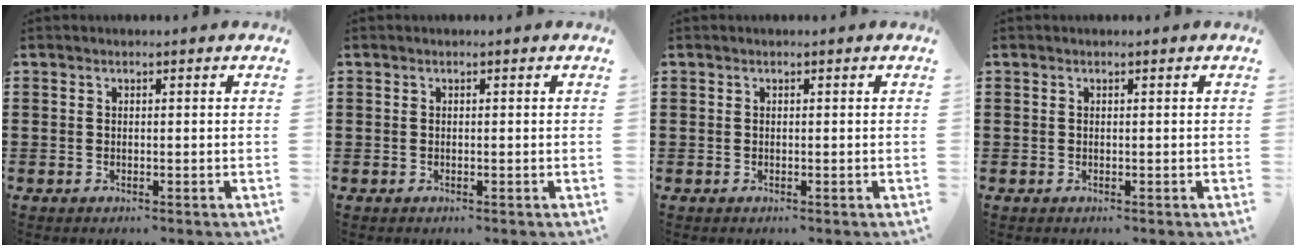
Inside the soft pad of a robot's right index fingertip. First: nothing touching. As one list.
[{"total": 0.0}, {"total": 0.0}, {"total": 0.0}]